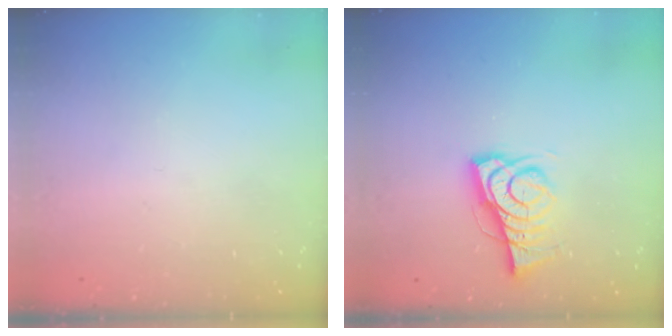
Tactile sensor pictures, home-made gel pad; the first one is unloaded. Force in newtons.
{"total": 7.7, "press": 7.6, "slide": 0.8}